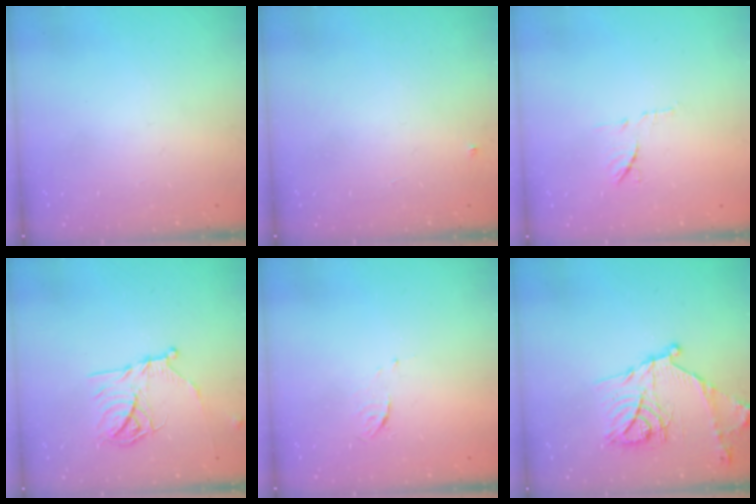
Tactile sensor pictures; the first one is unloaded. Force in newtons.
{"total": 2.7, "press": 2.7, "slide": 0.4}
{"total": 7.1, "press": 7.1, "slide": 1.0}
{"total": 13.2, "press": 13.2, "slide": 0.8}
{"total": 3.9, "press": 3.9, "slide": 0.4}
{"total": 17.5, "press": 17.5, "slide": 1.2}